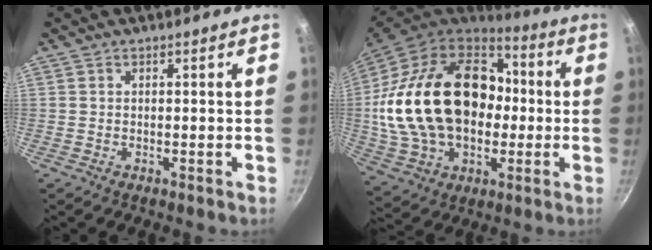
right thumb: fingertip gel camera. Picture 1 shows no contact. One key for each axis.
{"total": 31.9, "fx": 0.5, "fy": 21.9, "fz": 23.2, "tx": -0.417, "ty": 0.046, "tz": 0.025}